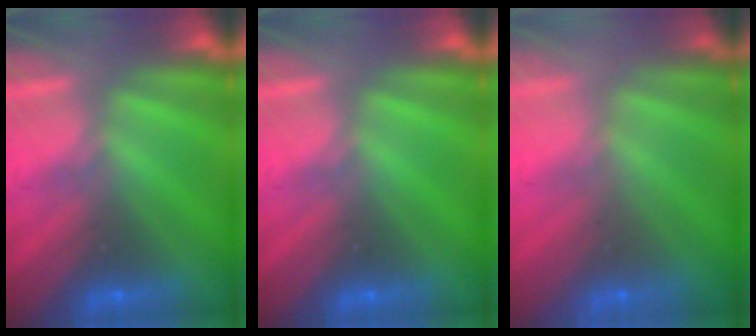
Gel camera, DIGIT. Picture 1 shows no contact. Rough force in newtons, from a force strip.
{"total": 0.0}
{"total": 9.6}